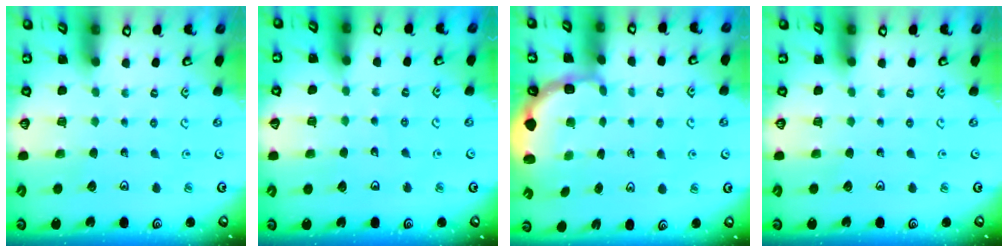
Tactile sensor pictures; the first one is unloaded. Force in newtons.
{"total": 3.8, "press": 3.7, "slide": 0.4}
{"total": 2.7, "press": 2.3, "slide": 1.4}
{"total": 0.0}